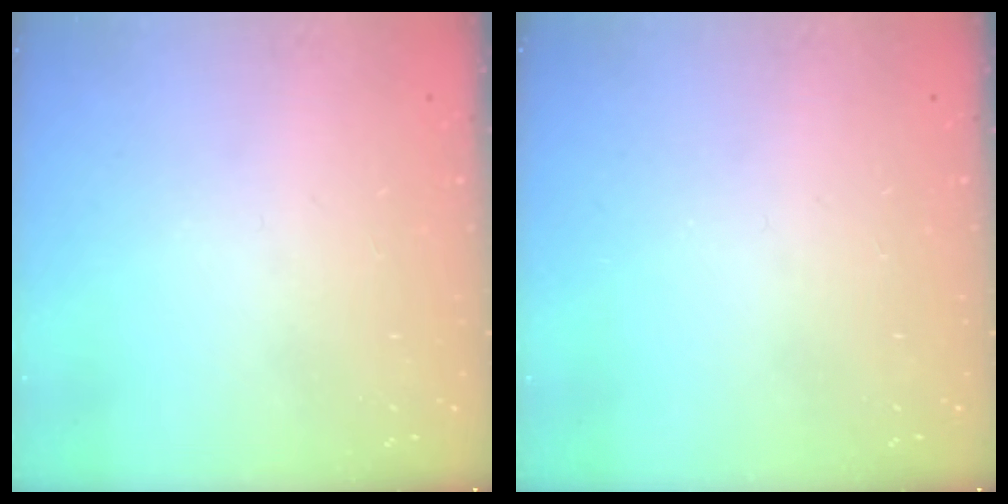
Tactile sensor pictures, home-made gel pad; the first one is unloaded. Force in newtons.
{"total": 0.0}